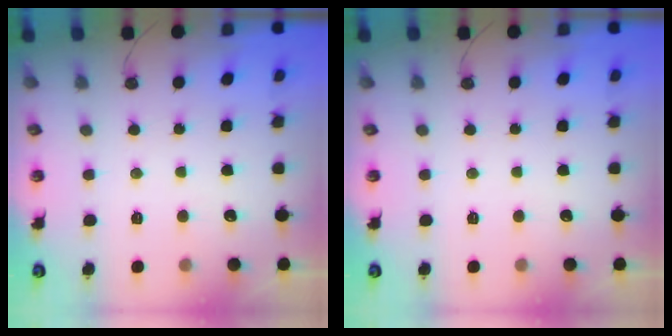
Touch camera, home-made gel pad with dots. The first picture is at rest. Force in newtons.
{"total": 0.0}